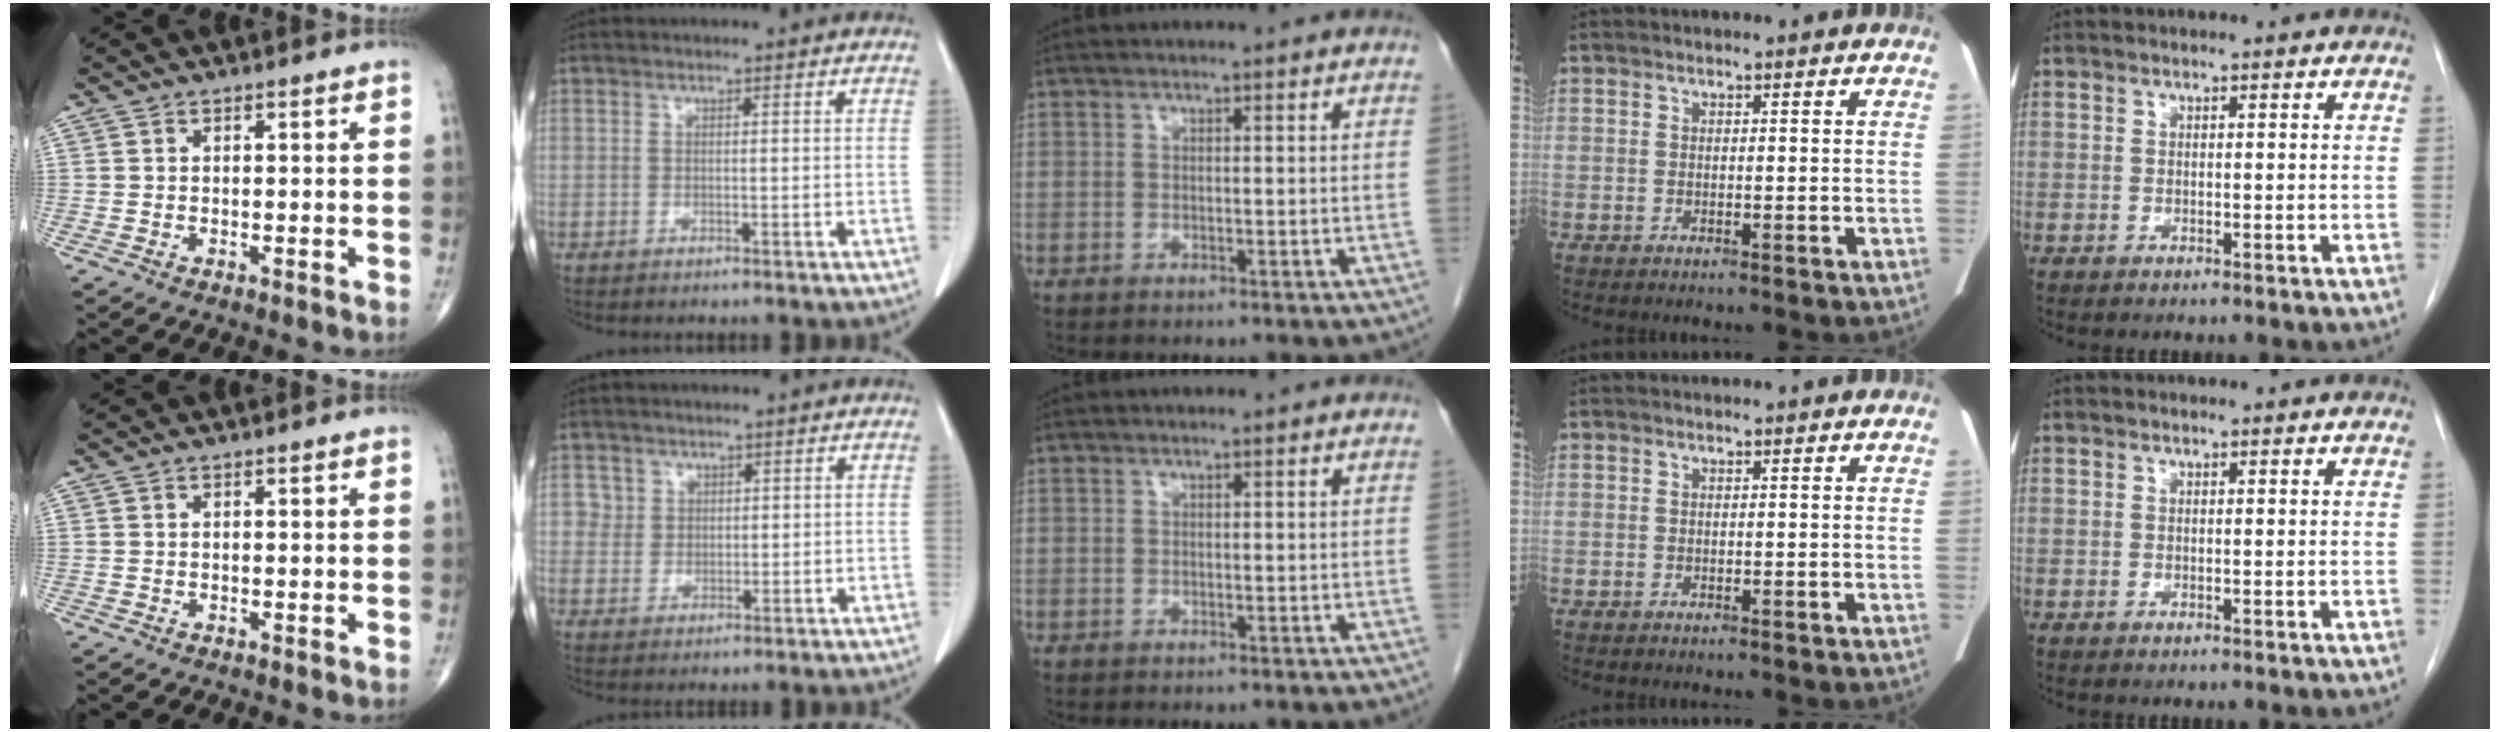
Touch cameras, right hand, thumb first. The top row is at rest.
{"index": {"total": 3.4, "force": [1.4, 3.1, -0.1], "torque": [0.020, 0.001, 0.022]}}